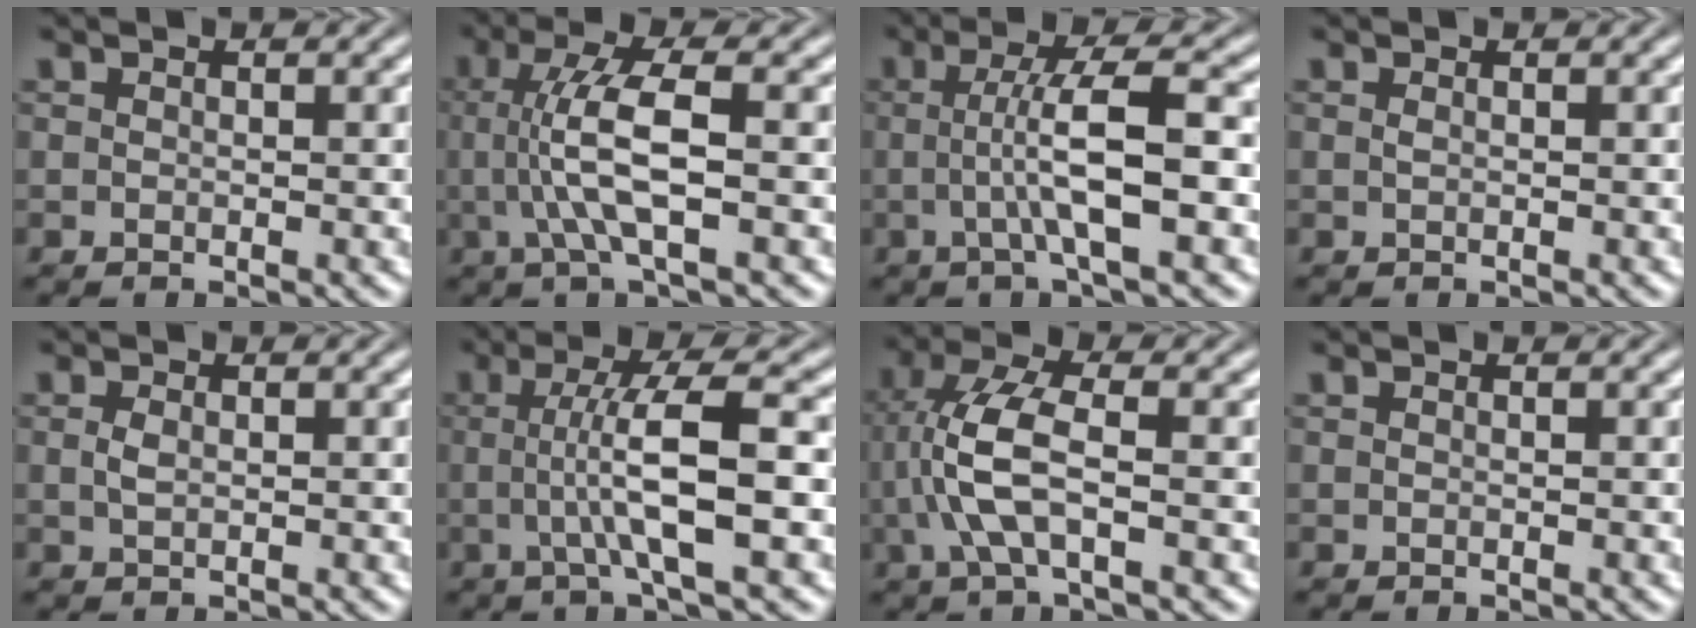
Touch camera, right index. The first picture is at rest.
{"total": 5.3, "force": [0.2, 0.5, 5.3], "torque": [-0.105, -0.006, 0.011]}
{"total": 5.0, "force": [-0.1, -0.1, 5.0], "torque": [-0.081, -0.001, 0.001]}
{"total": 1.0, "force": [-0.1, -1.0, 0.0], "torque": [0.000, -0.009, 0.007]}
{"total": 0.8, "force": [0.0, -0.7, 0.5], "torque": [-0.009, -0.011, 0.012]}
{"total": 5.7, "force": [0.2, -0.1, 5.7], "torque": [-0.094, -0.001, 0.006]}
{"total": 4.6, "force": [0.0, 1.0, 4.5], "torque": [-0.101, -0.006, 0.008]}
{"total": 0.0}